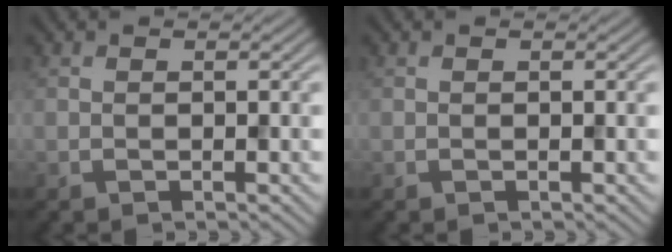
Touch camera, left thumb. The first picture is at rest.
{"total": 0.0}